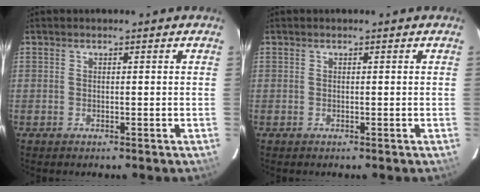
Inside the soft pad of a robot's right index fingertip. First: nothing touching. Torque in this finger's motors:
{"motor_torque": [-0.03, 0.02, 0.00, 0.00]}